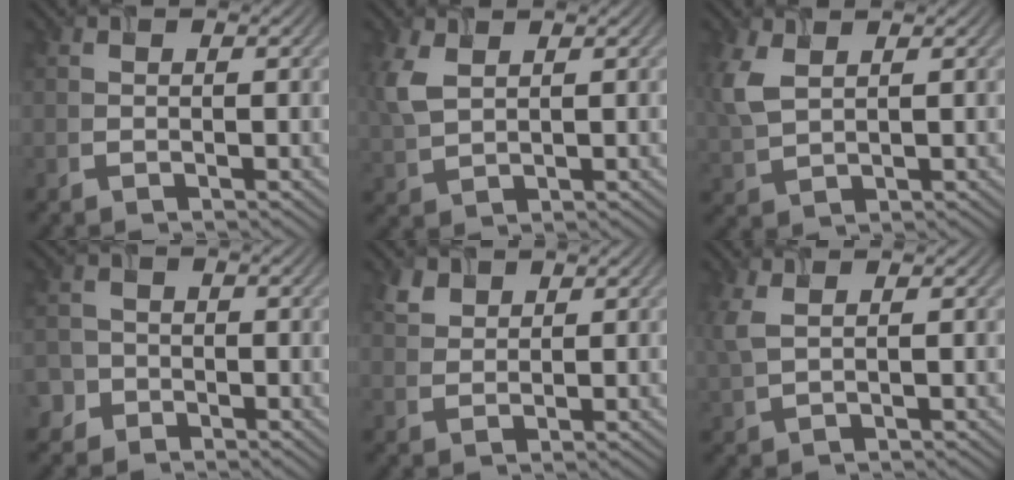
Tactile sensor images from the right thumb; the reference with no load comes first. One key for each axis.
{"total": 4.5, "fx": 1.8, "fy": 2.4, "fz": 3.3, "tx": -0.100, "ty": 0.005, "tz": 0.041}
{"total": 5.0, "fx": 2.0, "fy": 2.6, "fz": 3.8, "tx": -0.112, "ty": 0.008, "tz": 0.044}
{"total": 3.2, "fx": -1.7, "fy": 2.6, "fz": 0.5, "tx": -0.007, "ty": 0.001, "tz": -0.045}
{"total": 2.5, "fx": 1.9, "fy": 1.3, "fz": 0.9, "tx": -0.026, "ty": 0.003, "tz": 0.045}
{"total": 2.9, "fx": 1.3, "fy": 1.0, "fz": 2.4, "tx": -0.072, "ty": 0.006, "tz": 0.029}